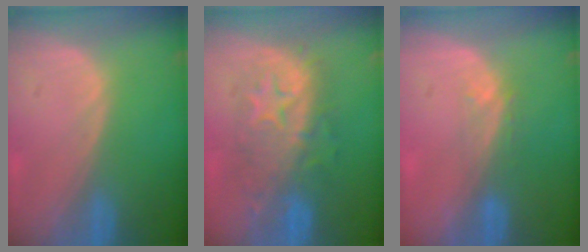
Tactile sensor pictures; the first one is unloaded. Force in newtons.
{"total": 8.4, "press": 8.4, "slide": 0.2}
{"total": 2.8, "press": 2.1, "slide": 1.7}